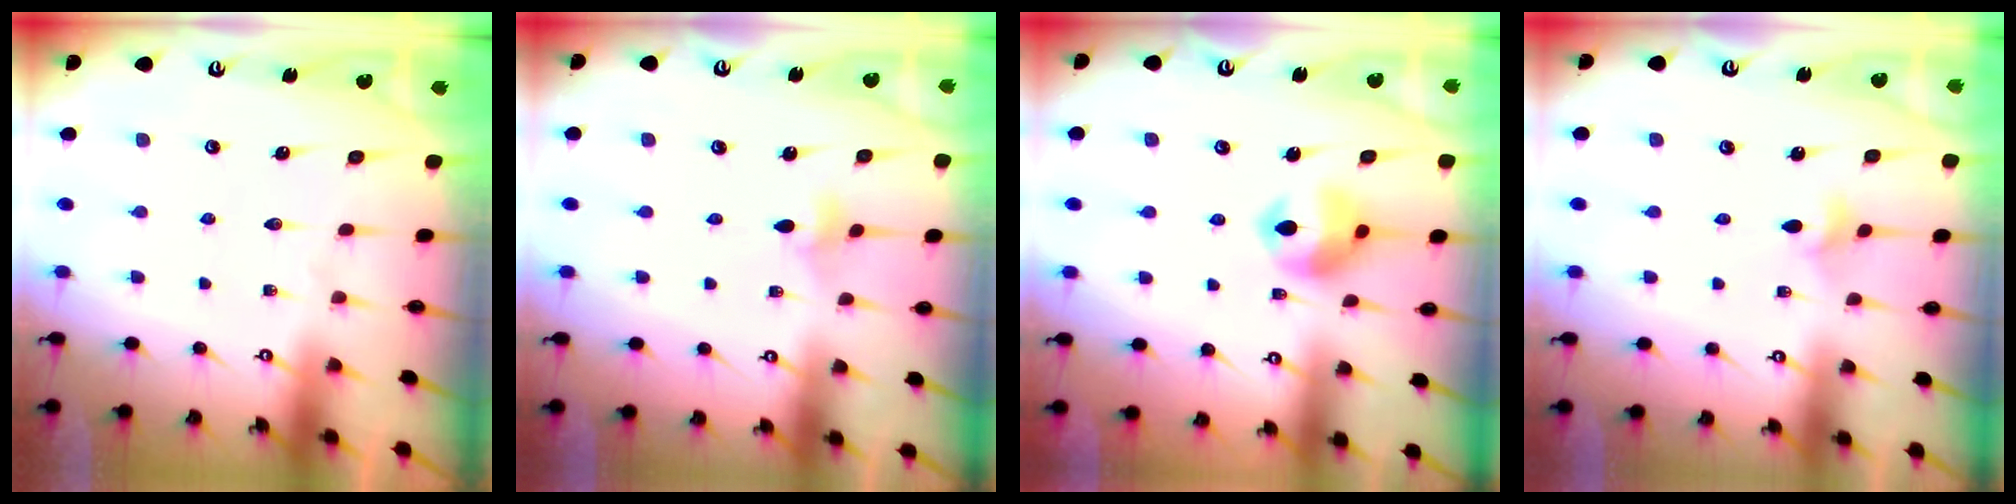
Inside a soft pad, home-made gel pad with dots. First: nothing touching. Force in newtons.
{"total": 3.2, "press": 3.1, "slide": 0.7}
{"total": 10.7, "press": 10.7, "slide": 1.3}
{"total": 3.1, "press": 3.0, "slide": 0.6}